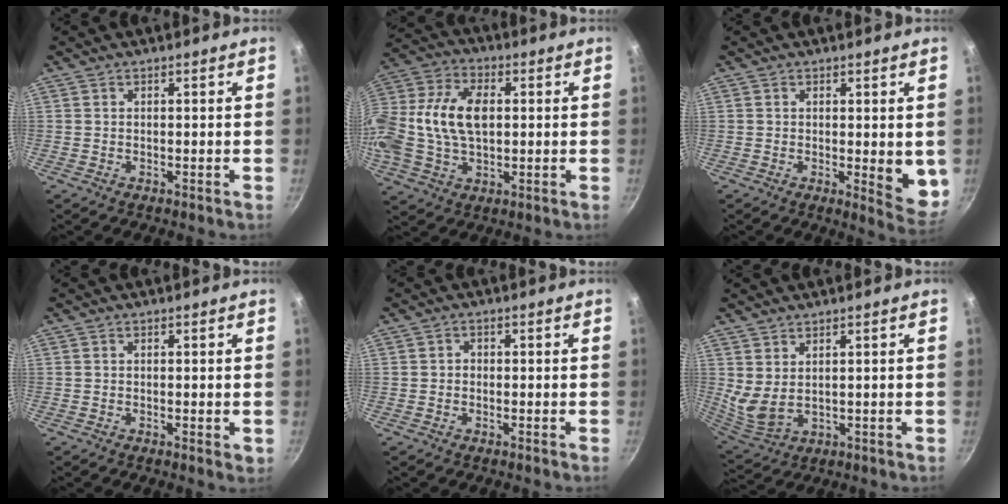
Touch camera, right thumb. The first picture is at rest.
{"total": 17.2, "force": [1.2, 11.0, 13.2], "torque": [-0.261, 0.026, 0.011]}
{"total": 6.9, "force": [0.1, 2.7, 6.4], "torque": [-0.069, -0.016, 0.004]}
{"total": 1.2, "force": [0.0, 0.5, 1.1], "torque": [-0.014, -0.002, -0.002]}
{"total": 1.2, "force": [-0.1, 1.1, 0.5], "torque": [-0.007, 0.004, -0.004]}
{"total": 5.7, "force": [2.5, 3.0, 4.1], "torque": [-0.073, -0.030, 0.063]}